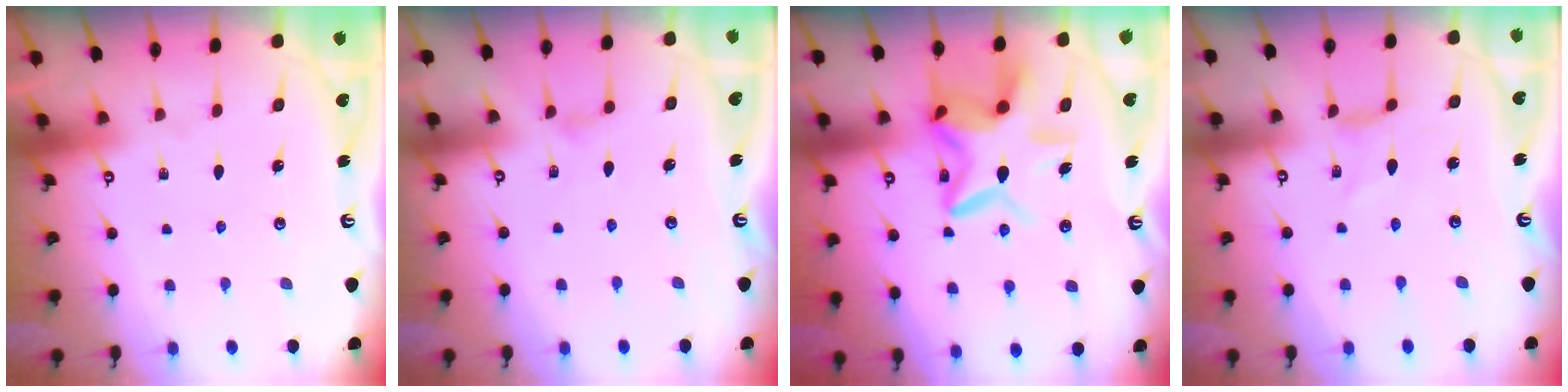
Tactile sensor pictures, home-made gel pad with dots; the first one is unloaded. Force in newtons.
{"total": 0.0}
{"total": 13.4, "press": 13.4, "slide": 1.3}
{"total": 0.0}